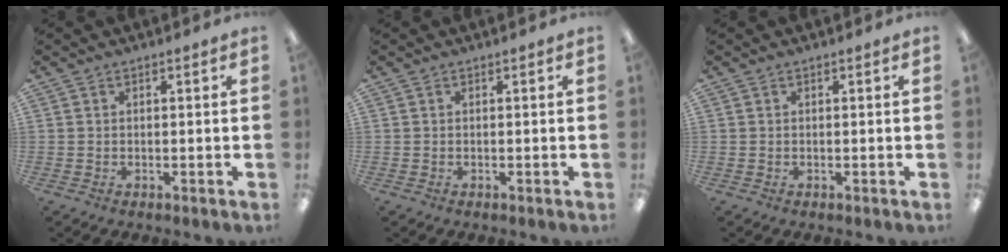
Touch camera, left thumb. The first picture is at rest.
{"total": 0.0}
{"total": 0.0}